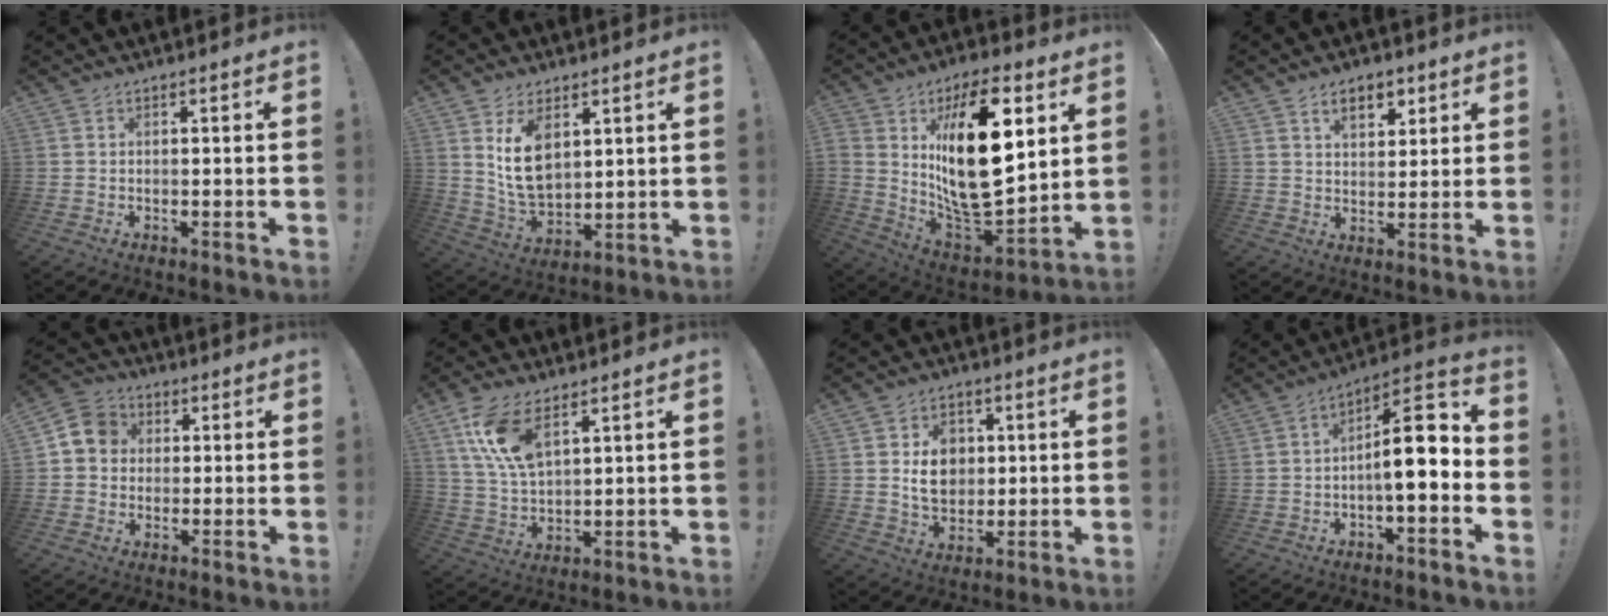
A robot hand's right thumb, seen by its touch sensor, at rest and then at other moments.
{"total": 11.4, "force": [5.0, 7.3, 7.2], "torque": [-0.125, -0.024, 0.095]}
{"total": 24.5, "force": [7.3, 12.4, 19.9], "torque": [-0.344, -0.039, 0.123]}
{"total": 7.8, "force": [4.2, 4.7, 4.7], "torque": [-0.066, -0.010, 0.075]}
{"total": 4.6, "force": [-0.5, 4.2, 2.0], "torque": [-0.038, 0.017, -0.006]}
{"total": 12.2, "force": [6.5, 5.6, 8.6], "torque": [-0.179, -0.019, 0.120]}
{"total": 9.7, "force": [1.6, 8.0, 5.2], "torque": [-0.056, -0.001, 0.033]}
{"total": 12.7, "force": [-1.4, 4.1, 12.0], "torque": [-0.176, 0.014, -0.025]}